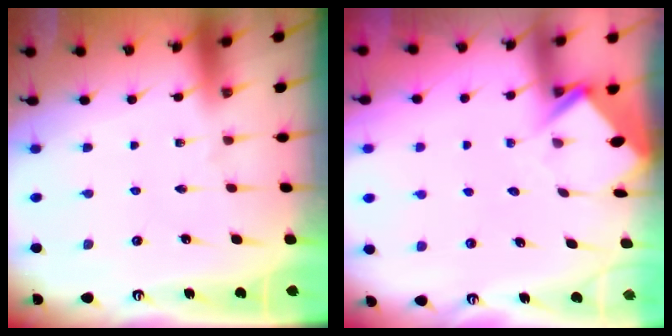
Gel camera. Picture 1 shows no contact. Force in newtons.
{"total": 4.5, "press": 4.4, "slide": 0.4}